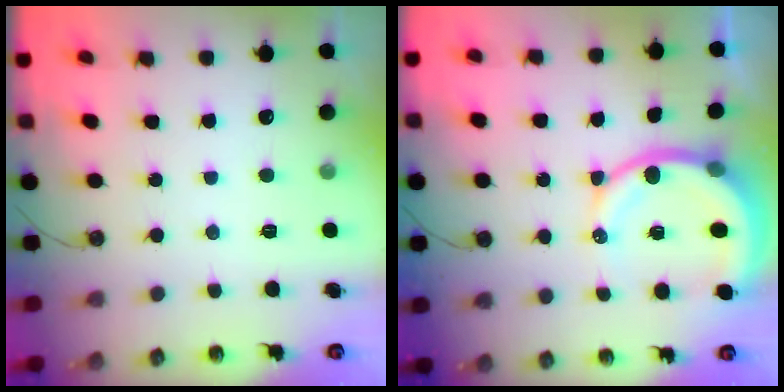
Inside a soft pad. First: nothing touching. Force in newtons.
{"total": 12.7, "press": 12.6, "slide": 1.6}